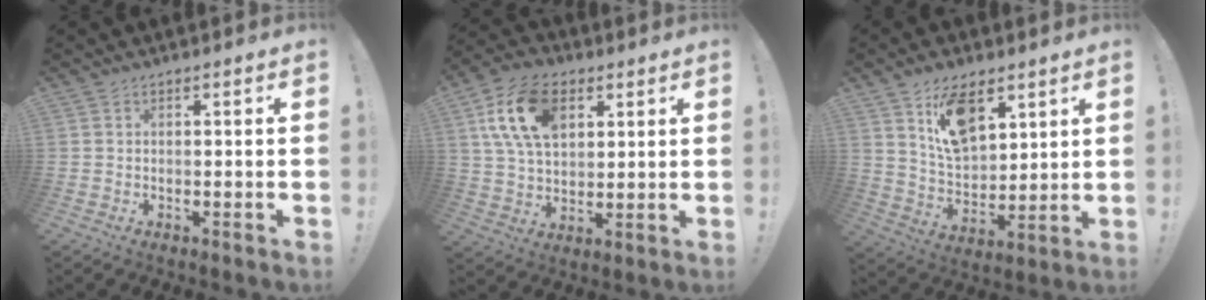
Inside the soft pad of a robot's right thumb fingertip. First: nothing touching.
{"total": 17.4, "force": [7.0, 10.9, 11.6], "torque": [-0.209, -0.010, 0.131]}
{"total": 12.7, "force": [7.7, 7.1, 7.0], "torque": [-0.120, -0.033, 0.148]}